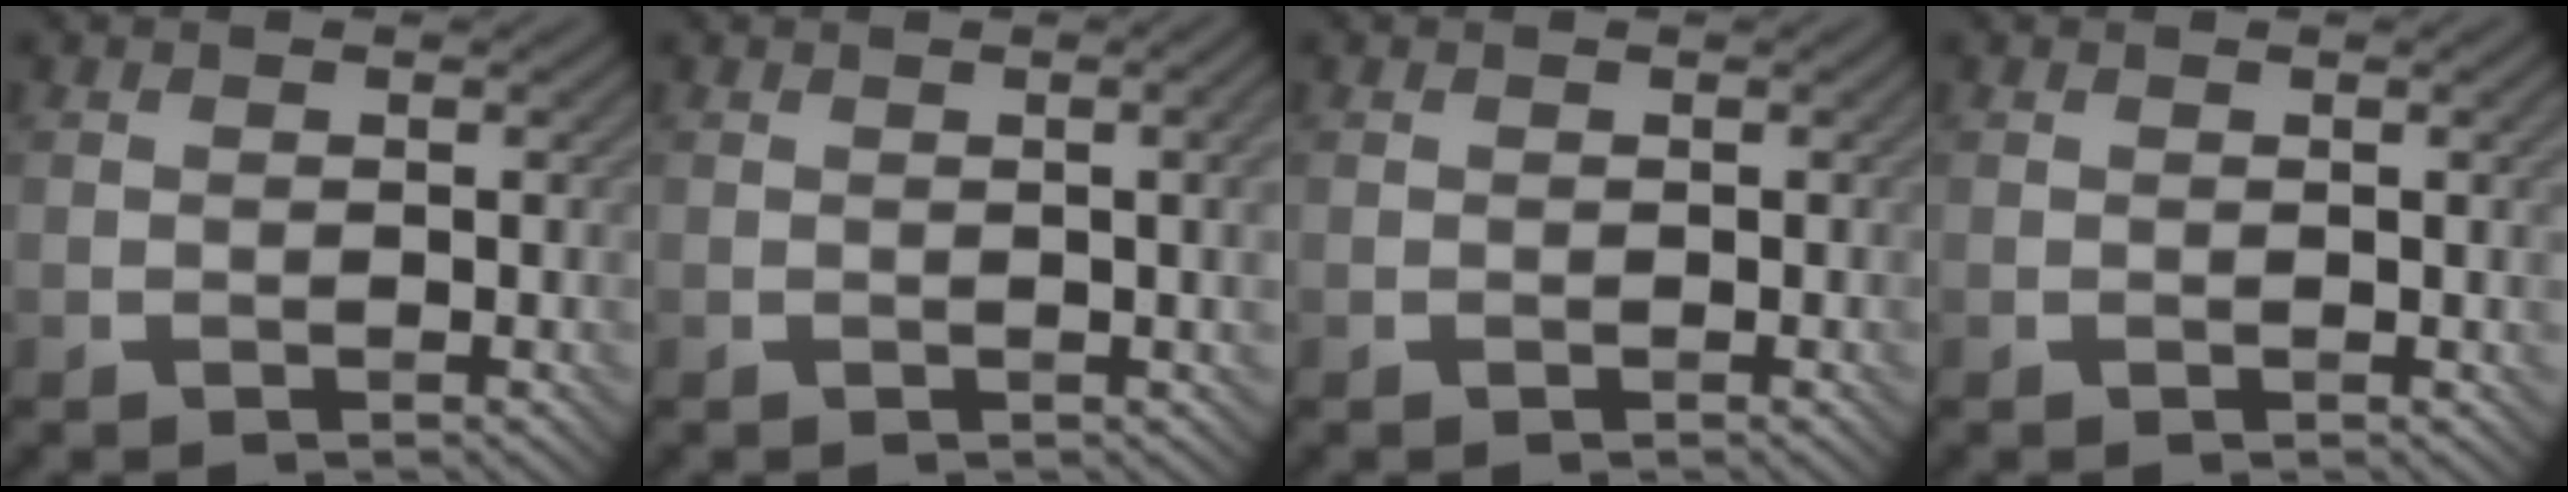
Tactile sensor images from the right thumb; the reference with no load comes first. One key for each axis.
{"total": 3.5, "fx": 0.4, "fy": 0.6, "fz": 3.4, "tx": -0.044, "ty": 0.012, "tz": 0.005}
{"total": 0.0}
{"total": 1.3, "fx": 0.3, "fy": 0.1, "fz": 1.2, "tx": -0.018, "ty": 0.002, "tz": 0.003}